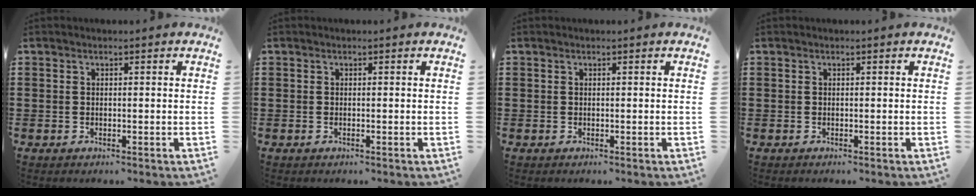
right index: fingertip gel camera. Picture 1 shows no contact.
{"total": 0.0}
{"total": 0.0}
{"total": 0.0}